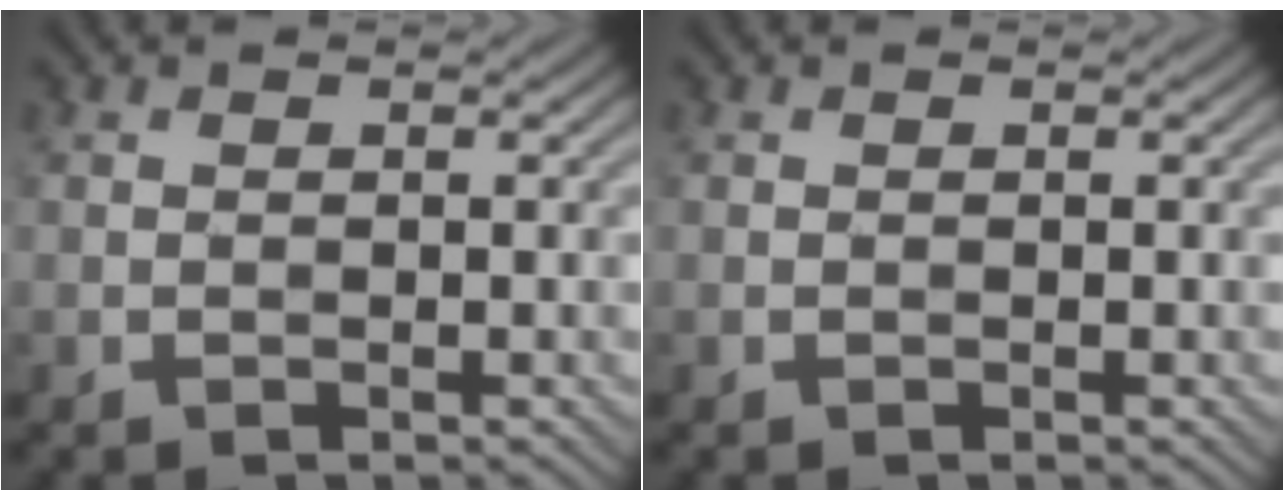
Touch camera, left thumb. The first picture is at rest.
{"total": 0.0}